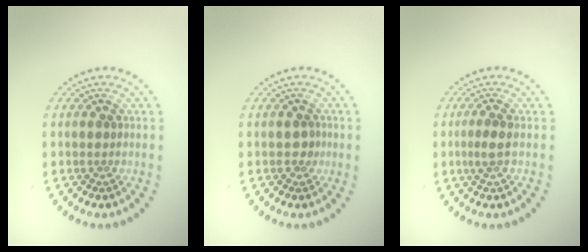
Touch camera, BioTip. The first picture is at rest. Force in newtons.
{"total": 0.9, "press": 0.9, "slide": 0.3}
{"total": 1.7, "press": 1.5, "slide": 0.9}